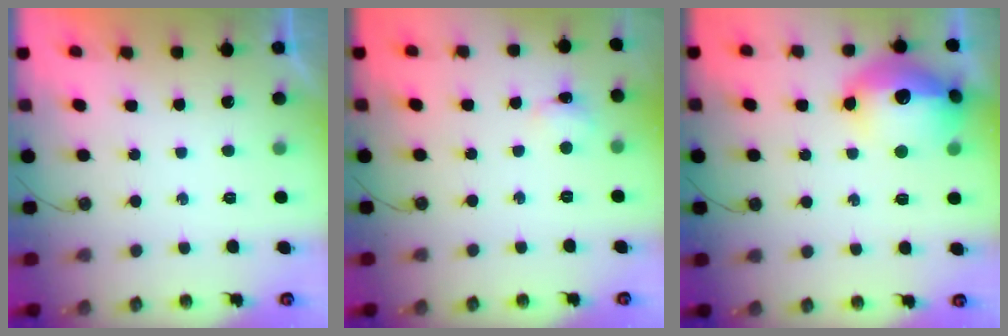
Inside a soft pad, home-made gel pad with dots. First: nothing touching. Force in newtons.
{"total": 3.2, "press": 3.2, "slide": 0.6}
{"total": 19.3, "press": 19.2, "slide": 1.5}